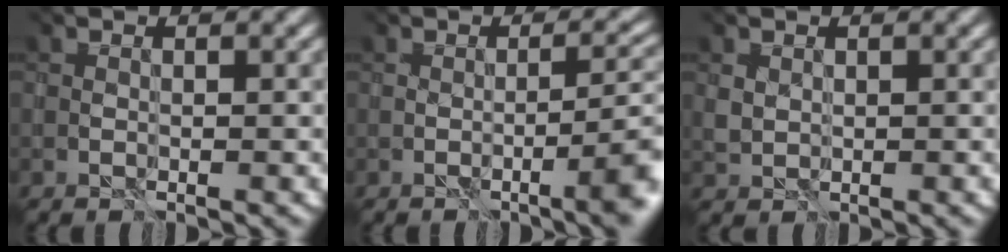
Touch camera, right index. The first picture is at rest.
{"total": 4.3, "force": [-2.5, 0.1, 3.5], "torque": [-0.043, -0.001, -0.016]}
{"total": 1.3, "force": [0.9, 0.9, -0.2], "torque": [-0.019, -0.007, 0.029]}